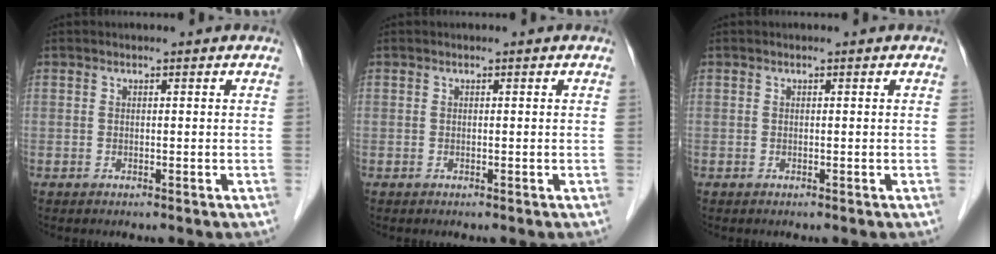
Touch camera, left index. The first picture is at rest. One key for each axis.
{"total": 0.0}
{"total": 0.0}